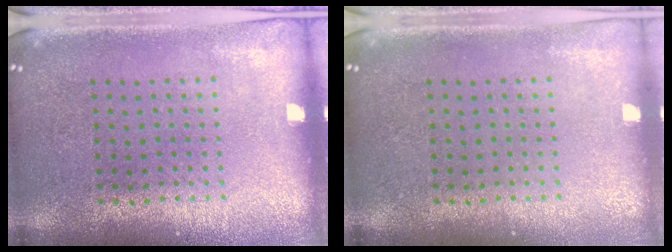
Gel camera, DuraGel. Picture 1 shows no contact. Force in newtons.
{"total": 0.0}